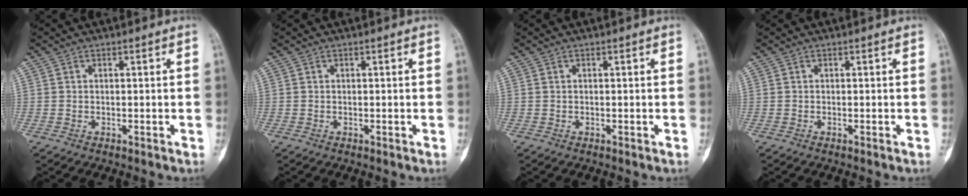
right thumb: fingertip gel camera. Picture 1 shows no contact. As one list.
[{"total": 0.0}, {"total": 0.0}, {"total": 0.0}]